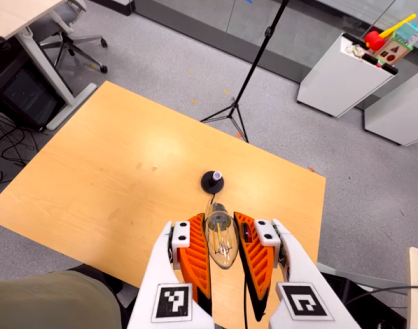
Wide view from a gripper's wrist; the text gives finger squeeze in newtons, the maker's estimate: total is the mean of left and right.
{"total": 20.6, "left": 23.2, "right": 17.9}